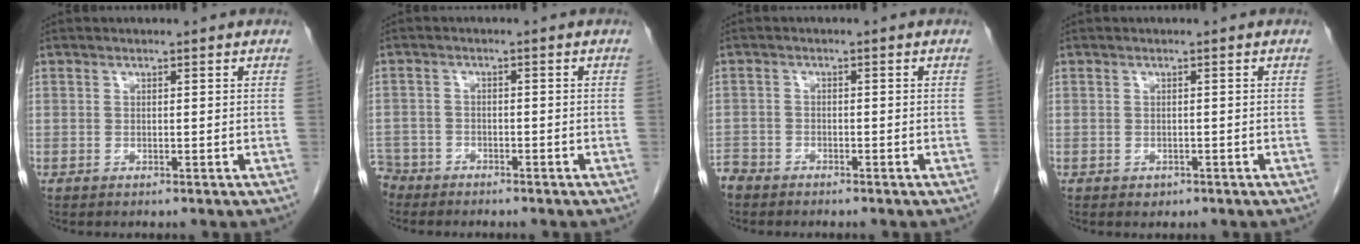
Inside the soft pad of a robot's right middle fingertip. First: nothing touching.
{"total": 4.6, "force": [-4.0, 2.2, -0.2], "torque": [0.000, -0.002, -0.080]}
{"total": 3.2, "force": [-2.9, 1.3, 0.2], "torque": [-0.009, -0.003, -0.059]}
{"total": 0.8, "force": [-0.4, 0.6, 0.2], "torque": [-0.005, 0.001, -0.003]}